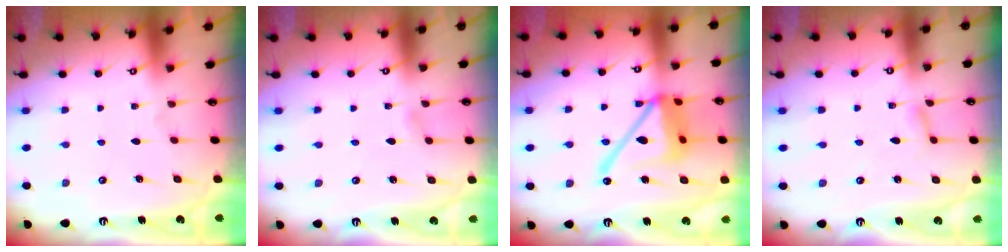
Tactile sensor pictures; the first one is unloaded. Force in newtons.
{"total": 1.7, "press": 1.7, "slide": 0.1}
{"total": 17.6, "press": 17.5, "slide": 1.8}
{"total": 2.5, "press": 2.5, "slide": 0.4}